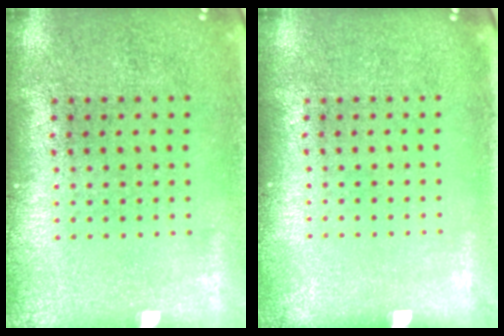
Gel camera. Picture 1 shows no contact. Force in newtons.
{"total": 0.0}